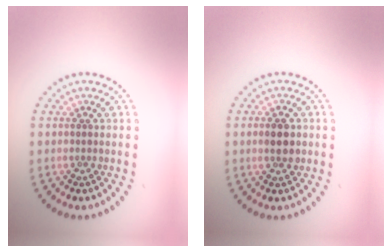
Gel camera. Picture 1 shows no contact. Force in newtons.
{"total": 2.6, "press": 2.6, "slide": 0.1}